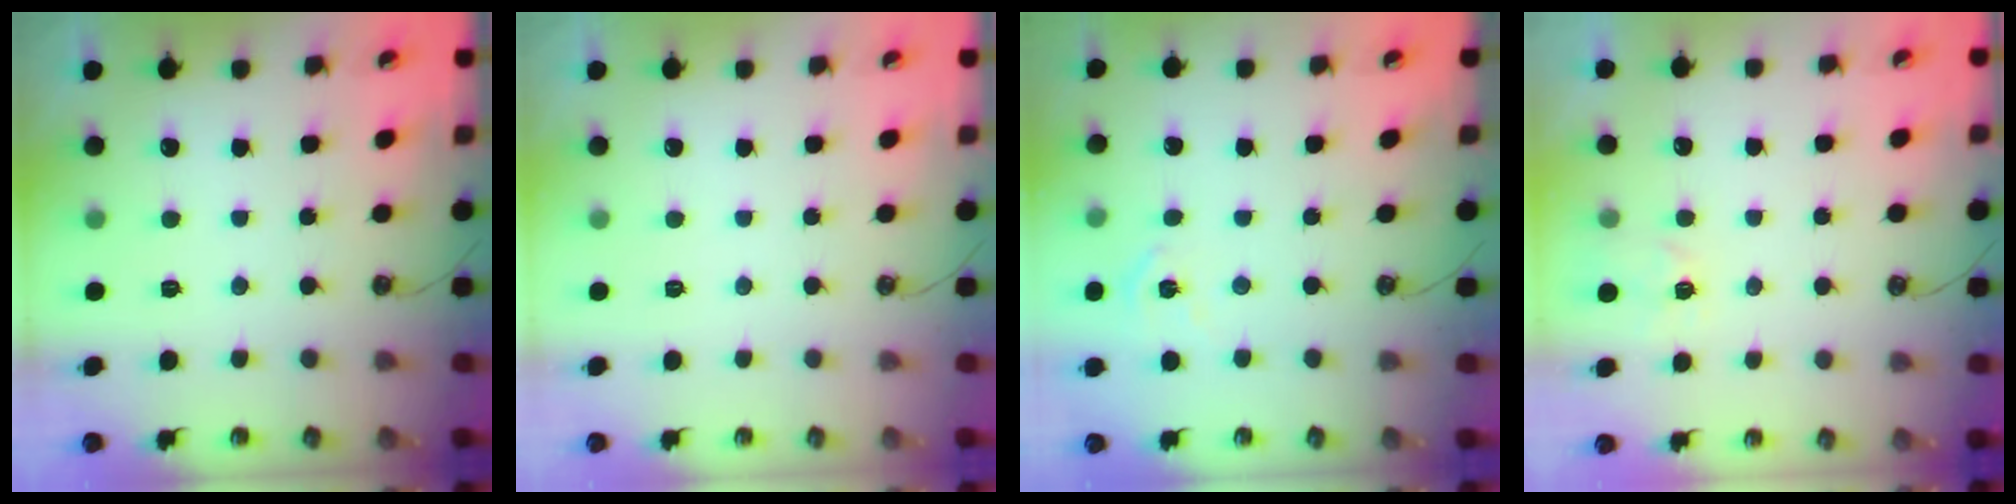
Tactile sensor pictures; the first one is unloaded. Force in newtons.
{"total": 0.0}
{"total": 5.1, "press": 5.0, "slide": 0.7}
{"total": 3.0, "press": 3.0, "slide": 0.4}